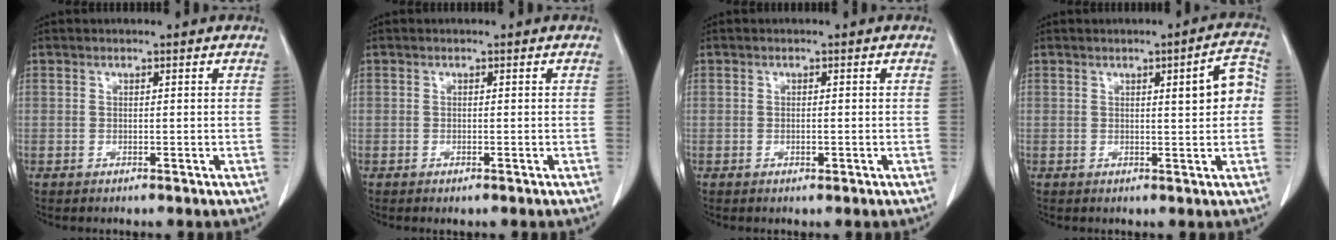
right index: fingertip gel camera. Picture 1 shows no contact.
{"total": 0.5, "force": [-0.4, 0.1, 0.4], "torque": [-0.009, -0.002, -0.004]}
{"total": 0.8, "force": [-0.2, 0.3, 0.7], "torque": [-0.013, -0.001, -0.002]}
{"total": 5.3, "force": [0.6, 0.9, 5.2], "torque": [-0.065, 0.013, 0.006]}